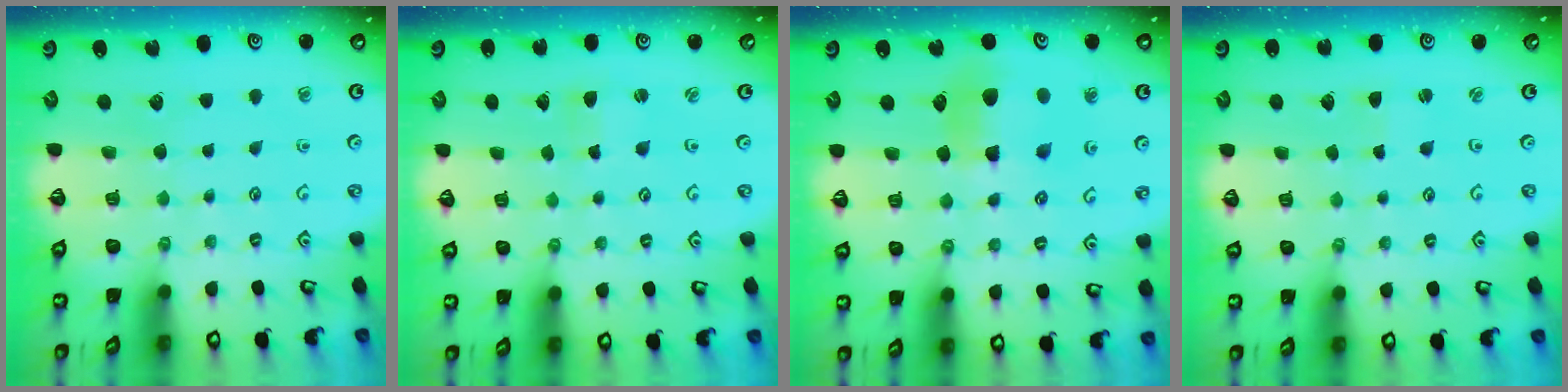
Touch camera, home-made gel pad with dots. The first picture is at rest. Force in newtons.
{"total": 2.4, "press": 2.4, "slide": 0.3}
{"total": 9.2, "press": 9.1, "slide": 1.3}
{"total": 1.1, "press": 1.1, "slide": 0.2}